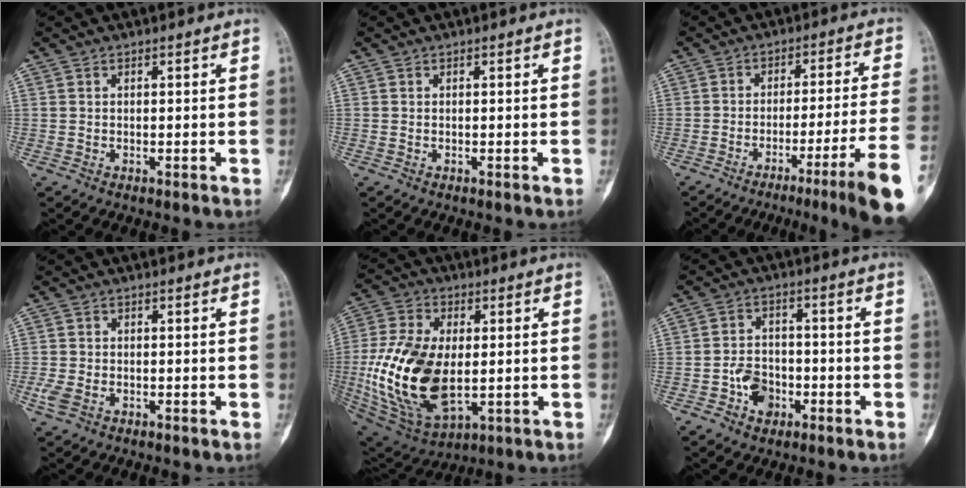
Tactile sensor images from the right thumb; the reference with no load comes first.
{"total": 0.0}
{"total": 14.8, "force": [-8.5, -1.2, 12.0], "torque": [-0.150, 0.043, -0.123]}
{"total": 2.8, "force": [-1.0, 1.8, 1.8], "torque": [-0.050, 0.003, -0.018]}
{"total": 21.2, "force": [-1.3, 12.2, 17.4], "torque": [-0.351, -0.011, -0.005]}
{"total": 6.3, "force": [-2.7, 4.7, 3.2], "torque": [-0.029, 0.027, -0.044]}